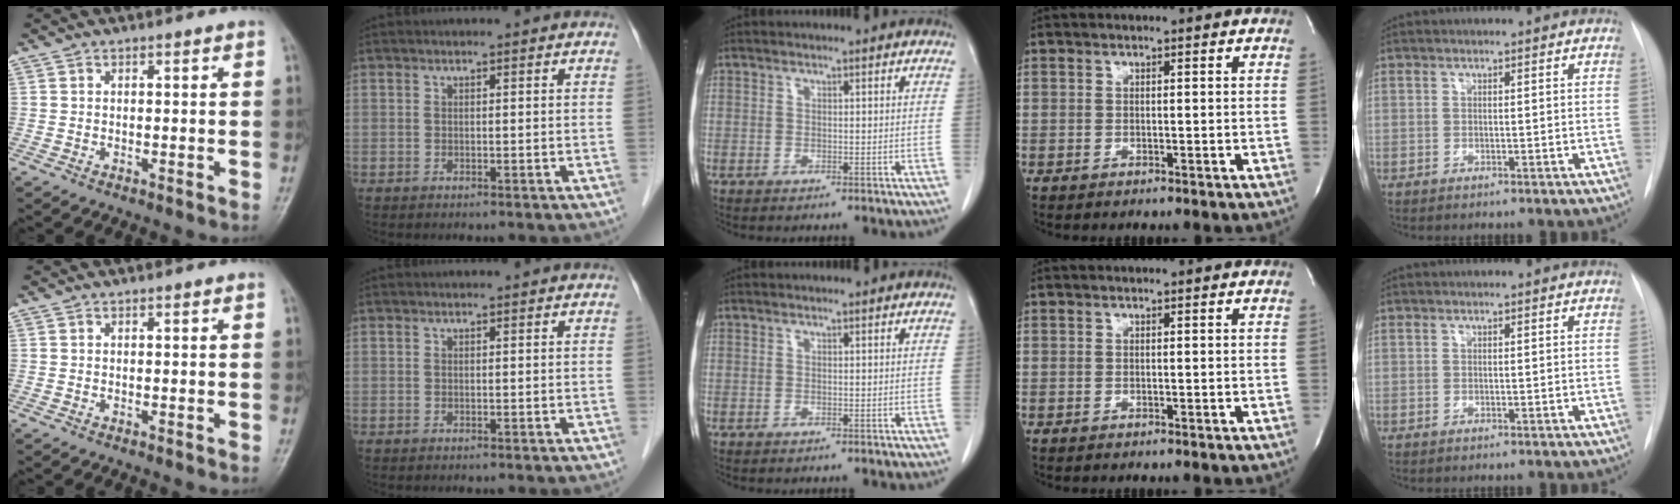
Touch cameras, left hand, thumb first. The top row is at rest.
{}